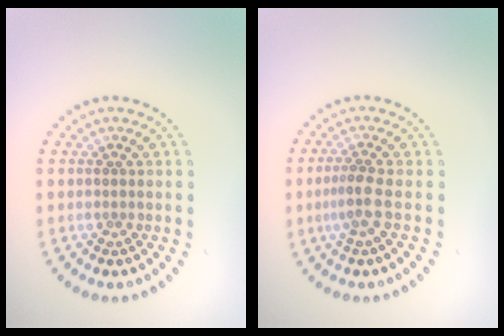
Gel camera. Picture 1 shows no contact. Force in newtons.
{"total": 2.2, "press": 1.7, "slide": 1.5}